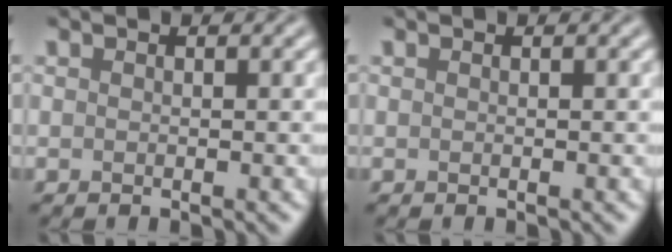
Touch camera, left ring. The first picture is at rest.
{"total": 0.0}